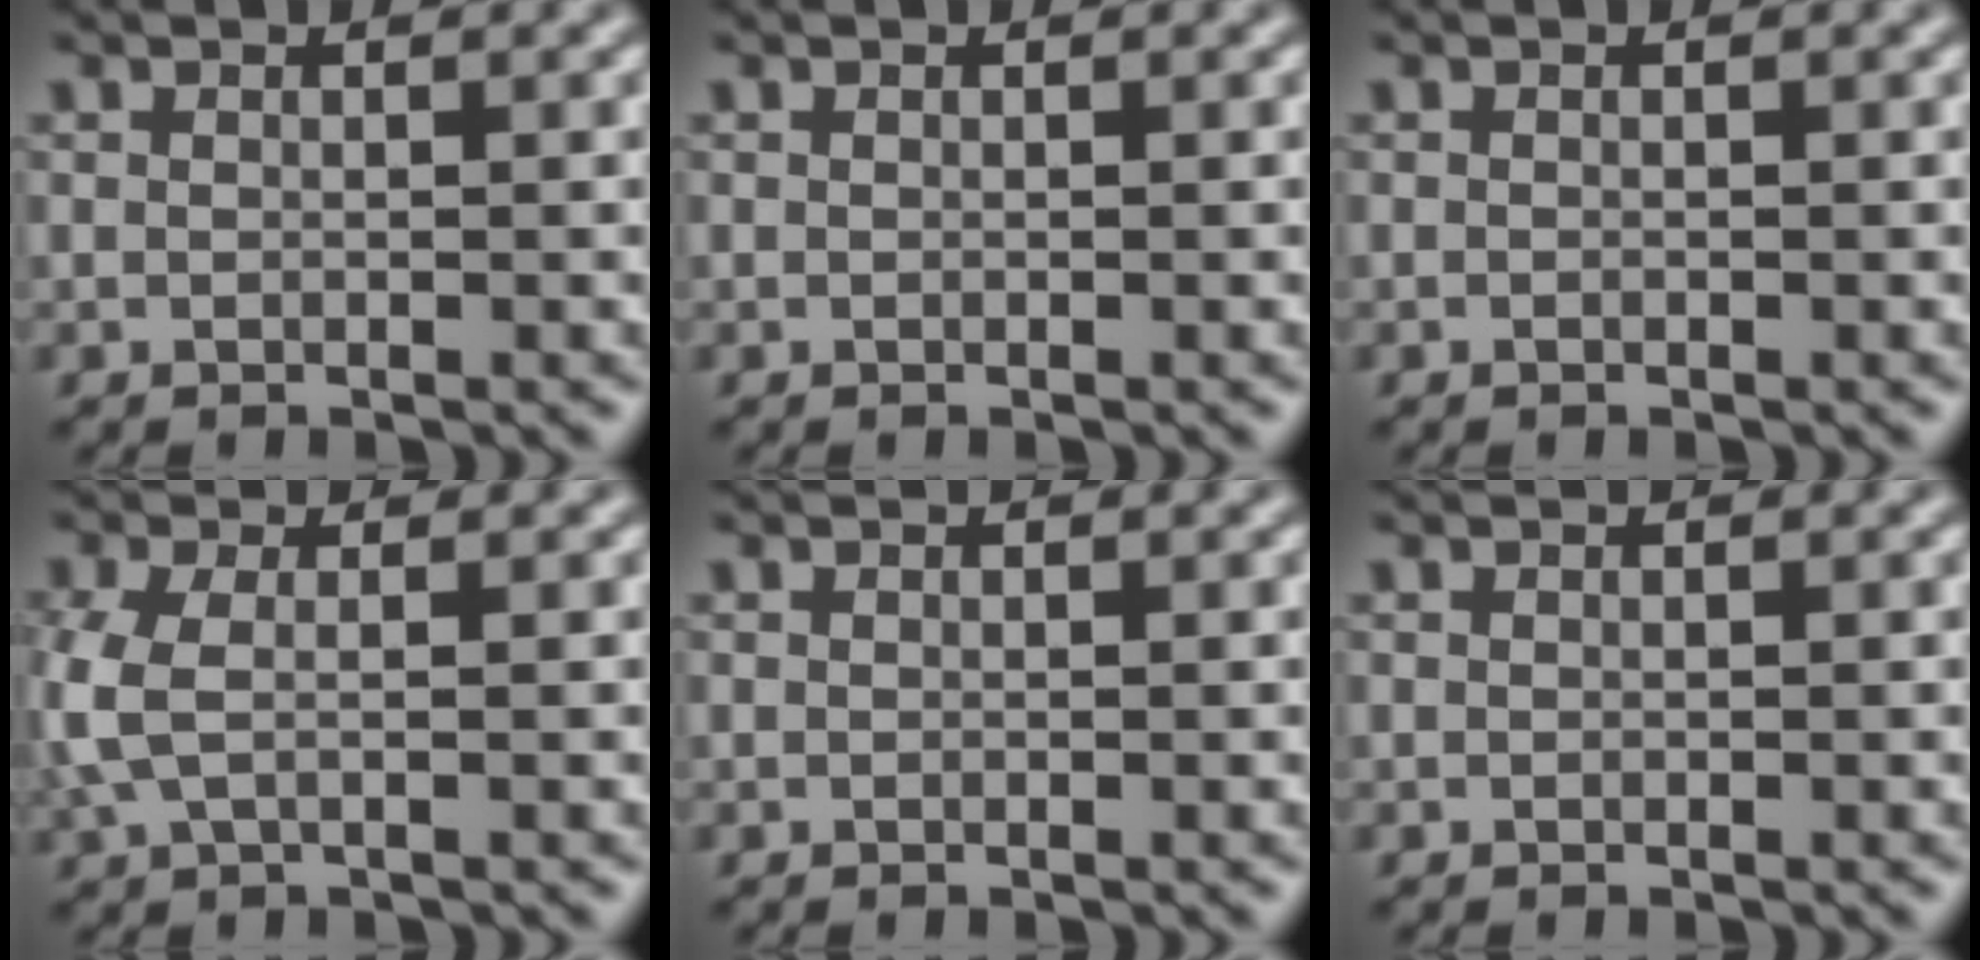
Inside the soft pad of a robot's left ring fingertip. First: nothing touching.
{"total": 0.0}
{"total": 0.0}
{"total": 2.8, "force": [-0.4, 1.3, 2.5], "torque": [-0.085, 0.001, -0.005]}
{"total": 0.0}
{"total": 0.0}